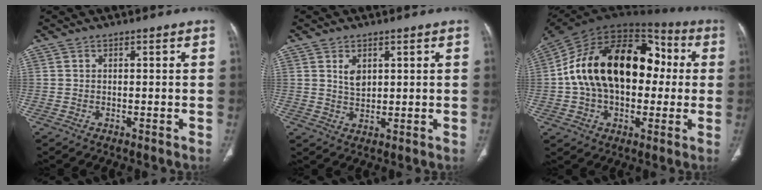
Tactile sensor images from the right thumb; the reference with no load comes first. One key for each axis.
{"total": 3.4, "fx": 1.4, "fy": 2.2, "fz": 2.2, "tx": -0.029, "ty": -0.012, "tz": 0.030}
{"total": 26.1, "fx": 1.5, "fy": 16.6, "fz": 20.1, "tx": -0.333, "ty": 0.045, "tz": 0.021}